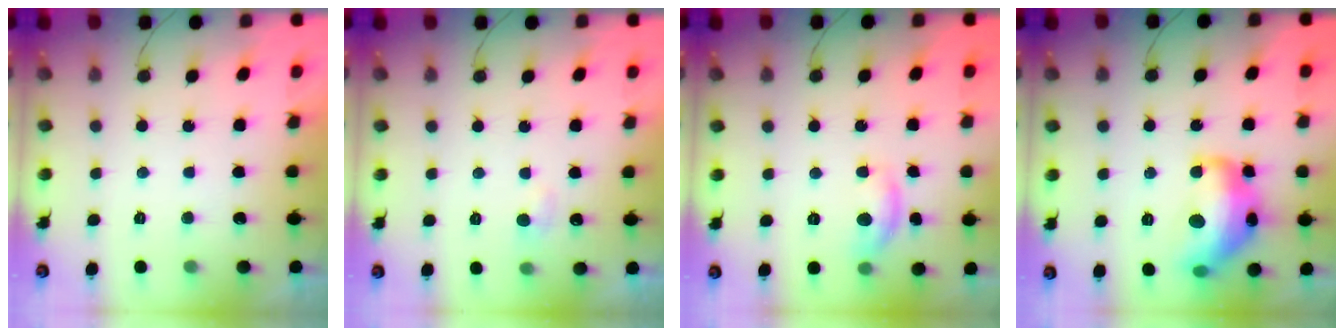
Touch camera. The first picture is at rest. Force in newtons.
{"total": 4.1, "press": 4.1, "slide": 0.5}
{"total": 8.2, "press": 8.2, "slide": 0.3}
{"total": 16.3, "press": 16.3, "slide": 0.9}